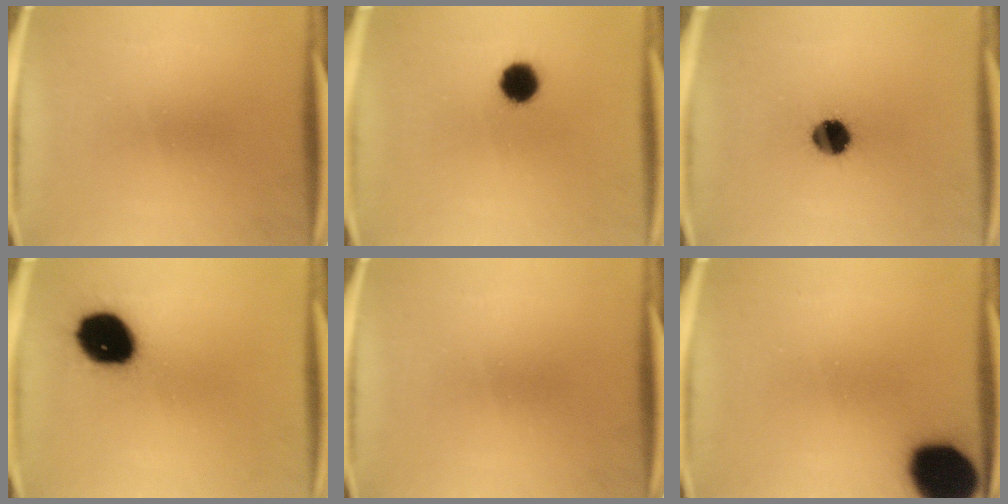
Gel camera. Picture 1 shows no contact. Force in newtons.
{"total": 6.6}
{"total": 8.0}
{"total": 16.4}
{"total": 0.0}
{"total": 18.7}